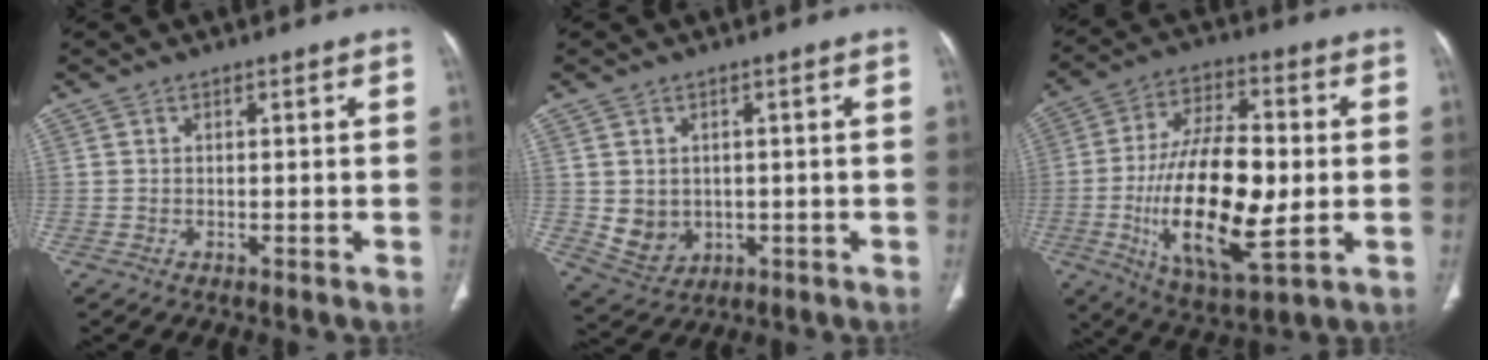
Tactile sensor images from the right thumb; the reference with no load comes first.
{"total": 5.7, "force": [-0.1, 5.0, 2.8], "torque": [-0.035, -0.004, 0.021]}
{"total": 22.2, "force": [-2.9, 9.1, 20.1], "torque": [-0.359, 0.001, -0.042]}